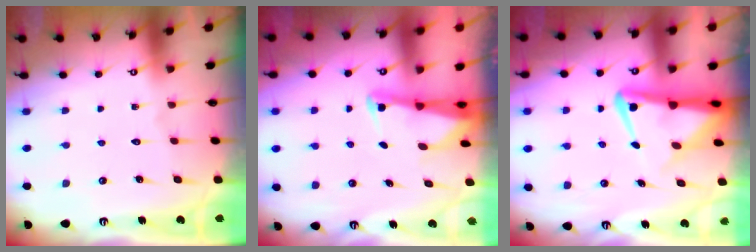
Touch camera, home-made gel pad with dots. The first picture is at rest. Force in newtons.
{"total": 2.7, "press": 2.7, "slide": 0.2}
{"total": 8.0, "press": 7.9, "slide": 1.4}